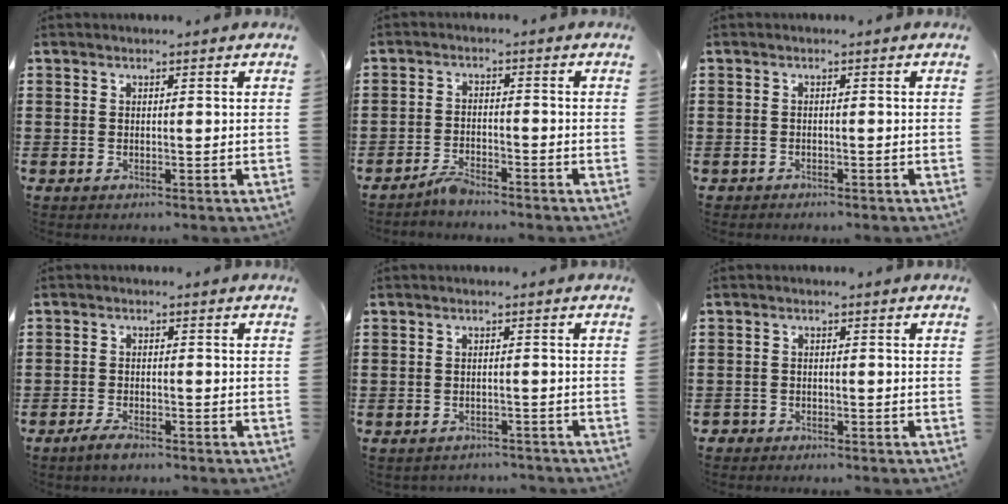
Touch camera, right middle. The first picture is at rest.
{"total": 2.7, "force": [-2.6, 0.3, 0.8], "torque": [-0.024, 0.004, -0.054]}
{"total": 0.9, "force": [-0.8, 0.3, 0.0], "torque": [-0.002, 0.001, -0.018]}
{"total": 2.3, "force": [-1.8, 0.6, 1.3], "torque": [-0.030, 0.000, -0.036]}
{"total": 1.6, "force": [-1.6, 0.3, 0.0], "torque": [-0.005, 0.000, -0.034]}
{"total": 1.4, "force": [-1.3, 0.5, -0.1], "torque": [-0.002, 0.002, -0.032]}